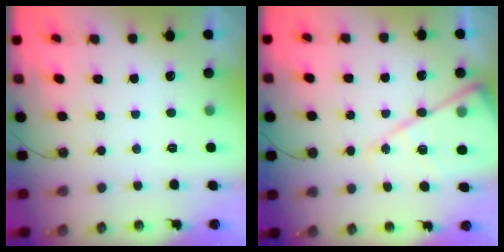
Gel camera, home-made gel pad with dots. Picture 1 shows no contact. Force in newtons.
{"total": 15.0, "press": 14.9, "slide": 1.4}